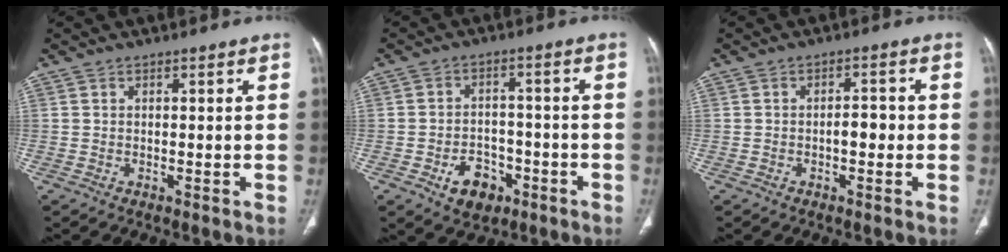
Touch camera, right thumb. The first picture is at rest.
{"total": 7.4, "force": [-3.6, 5.3, 3.8], "torque": [-0.034, 0.027, -0.050]}
{"total": 2.9, "force": [-0.6, 1.5, 2.4], "torque": [-0.025, 0.011, -0.010]}